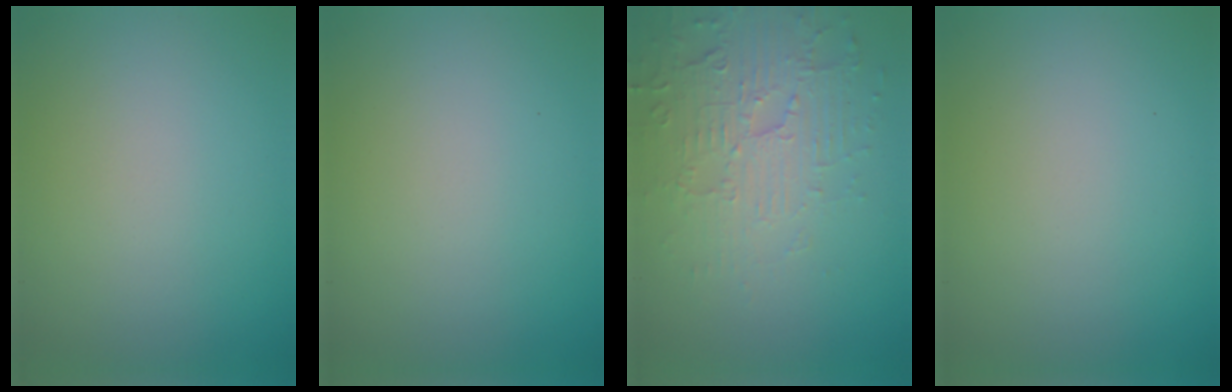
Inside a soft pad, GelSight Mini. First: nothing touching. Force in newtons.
{"total": 0.0}
{"total": 5.8, "press": 3.7, "slide": 4.4}
{"total": 0.0}